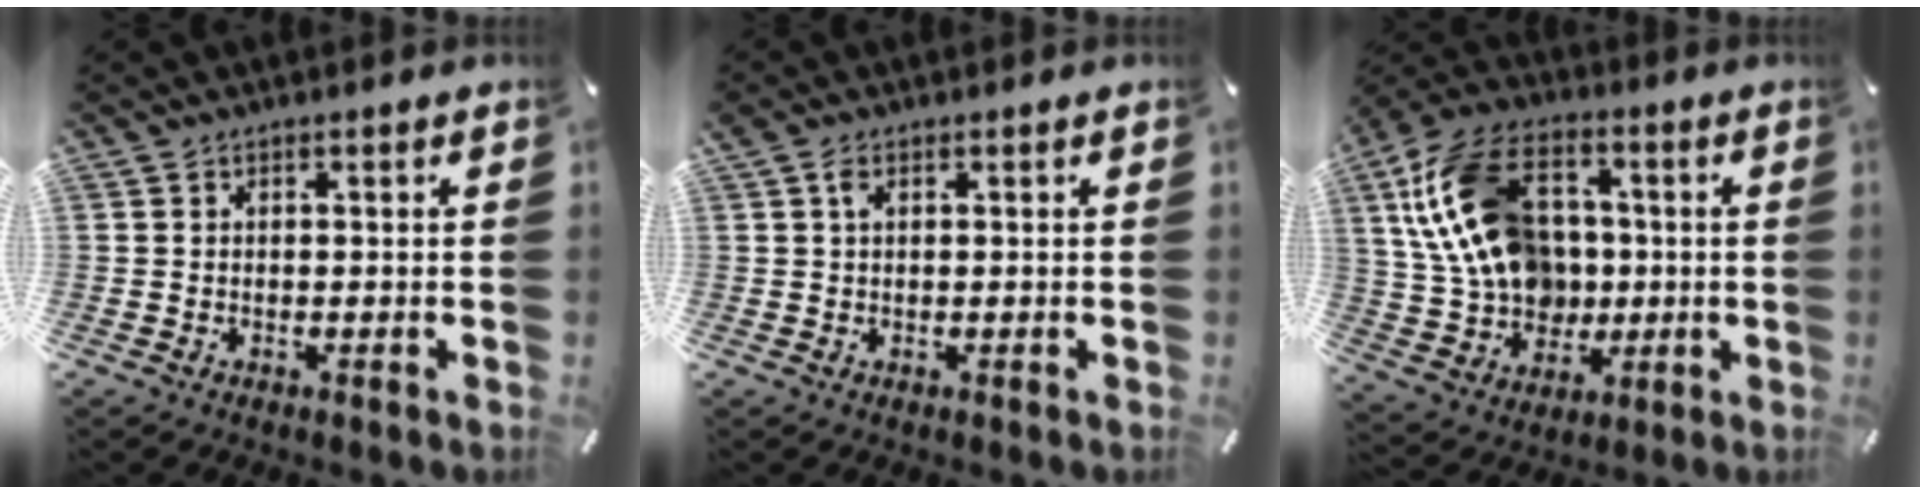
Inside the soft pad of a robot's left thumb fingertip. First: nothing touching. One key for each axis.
{"total": 1.6, "fx": 0.6, "fy": 0.9, "fz": 1.2, "tx": -0.028, "ty": 0.003, "tz": 0.011}
{"total": 20.2, "fx": 3.3, "fy": 15.4, "fz": 12.7, "tx": -0.279, "ty": 0.002, "tz": 0.067}